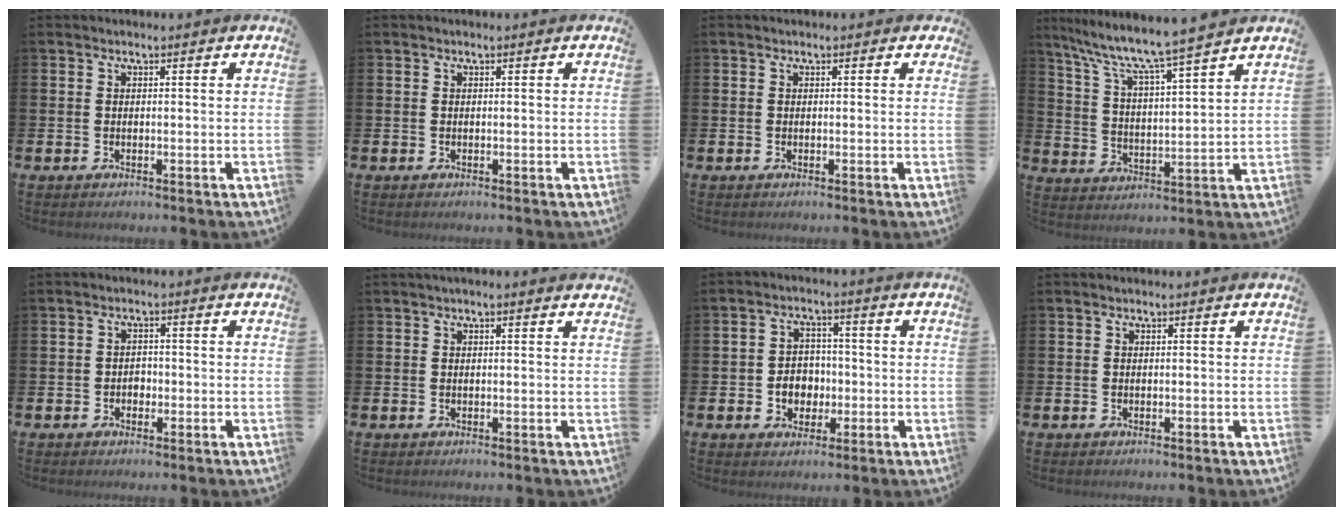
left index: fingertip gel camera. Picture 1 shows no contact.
{"total": 0.0}
{"total": 0.0}
{"total": 7.9, "force": [7.3, 0.1, 3.1], "torque": [-0.084, -0.058, 0.119]}
{"total": 1.6, "force": [-0.6, 1.4, 0.6], "torque": [-0.003, 0.000, -0.016]}
{"total": 0.9, "force": [0.8, -0.1, 0.4], "torque": [-0.002, -0.001, 0.013]}
{"total": 4.1, "force": [-0.8, 3.6, 1.8], "torque": [-0.024, 0.001, -0.024]}
{"total": 0.0}